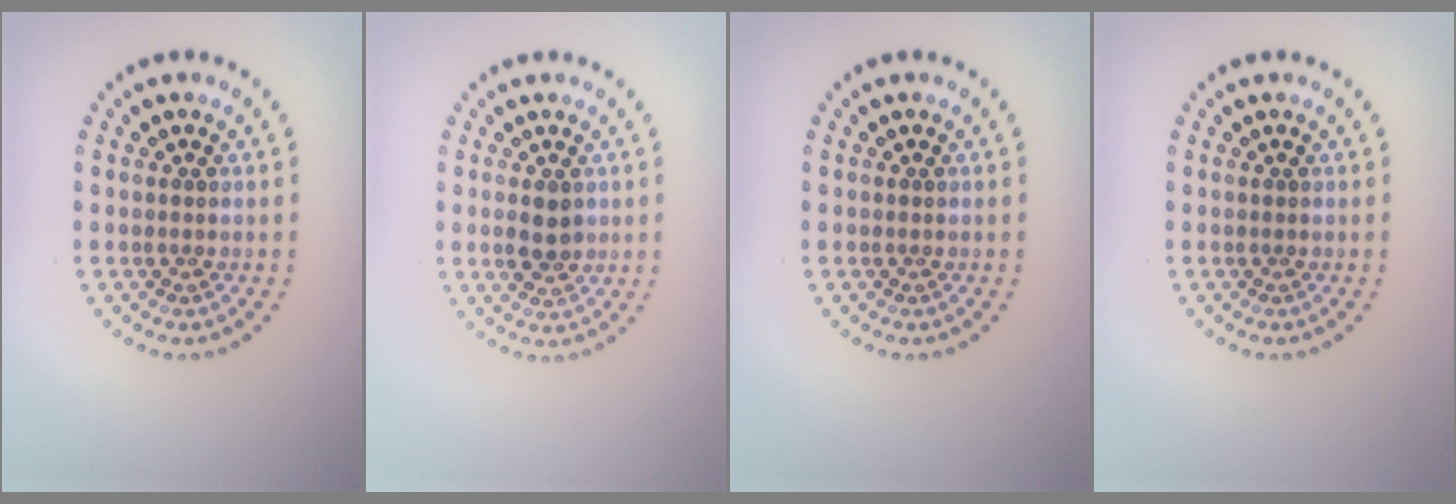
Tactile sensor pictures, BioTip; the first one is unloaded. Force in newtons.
{"total": 2.3, "press": 2.3, "slide": 0.1}
{"total": 0.0}
{"total": 0.0}